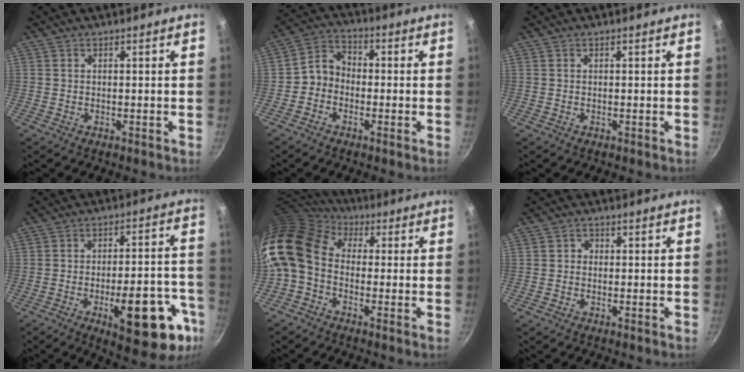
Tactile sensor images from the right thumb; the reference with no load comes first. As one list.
[{"total": 5.5, "force": [-1.6, 4.5, 2.7], "torque": [-0.029, 0.030, -0.049]}, {"total": 0.0}, {"total": 19.8, "force": [-8.7, 7.7, 16.1], "torque": [-0.160, 0.037, -0.109]}, {"total": 14.4, "force": [0.1, 10.8, 9.6], "torque": [-0.193, 0.032, -0.021]}, {"total": 1.4, "force": [-0.2, 1.3, 0.5], "torque": [-0.003, 0.003, -0.008]}]